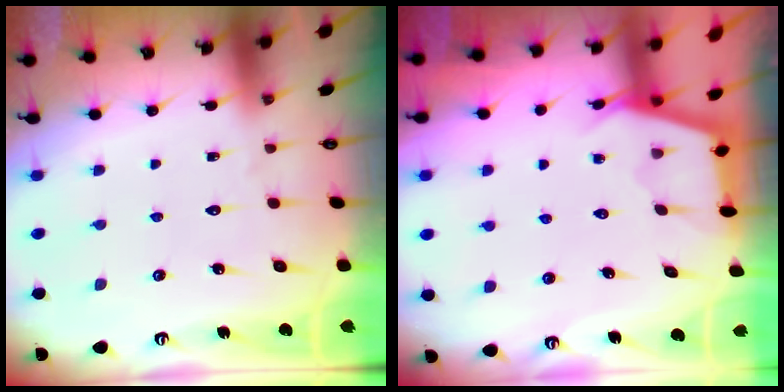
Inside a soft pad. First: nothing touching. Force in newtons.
{"total": 2.8, "press": 2.8, "slide": 0.3}